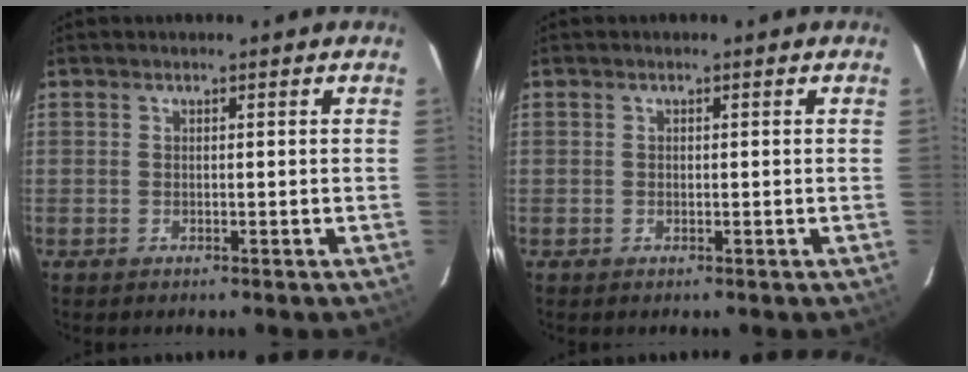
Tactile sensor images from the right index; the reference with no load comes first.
{"total": 0.0}